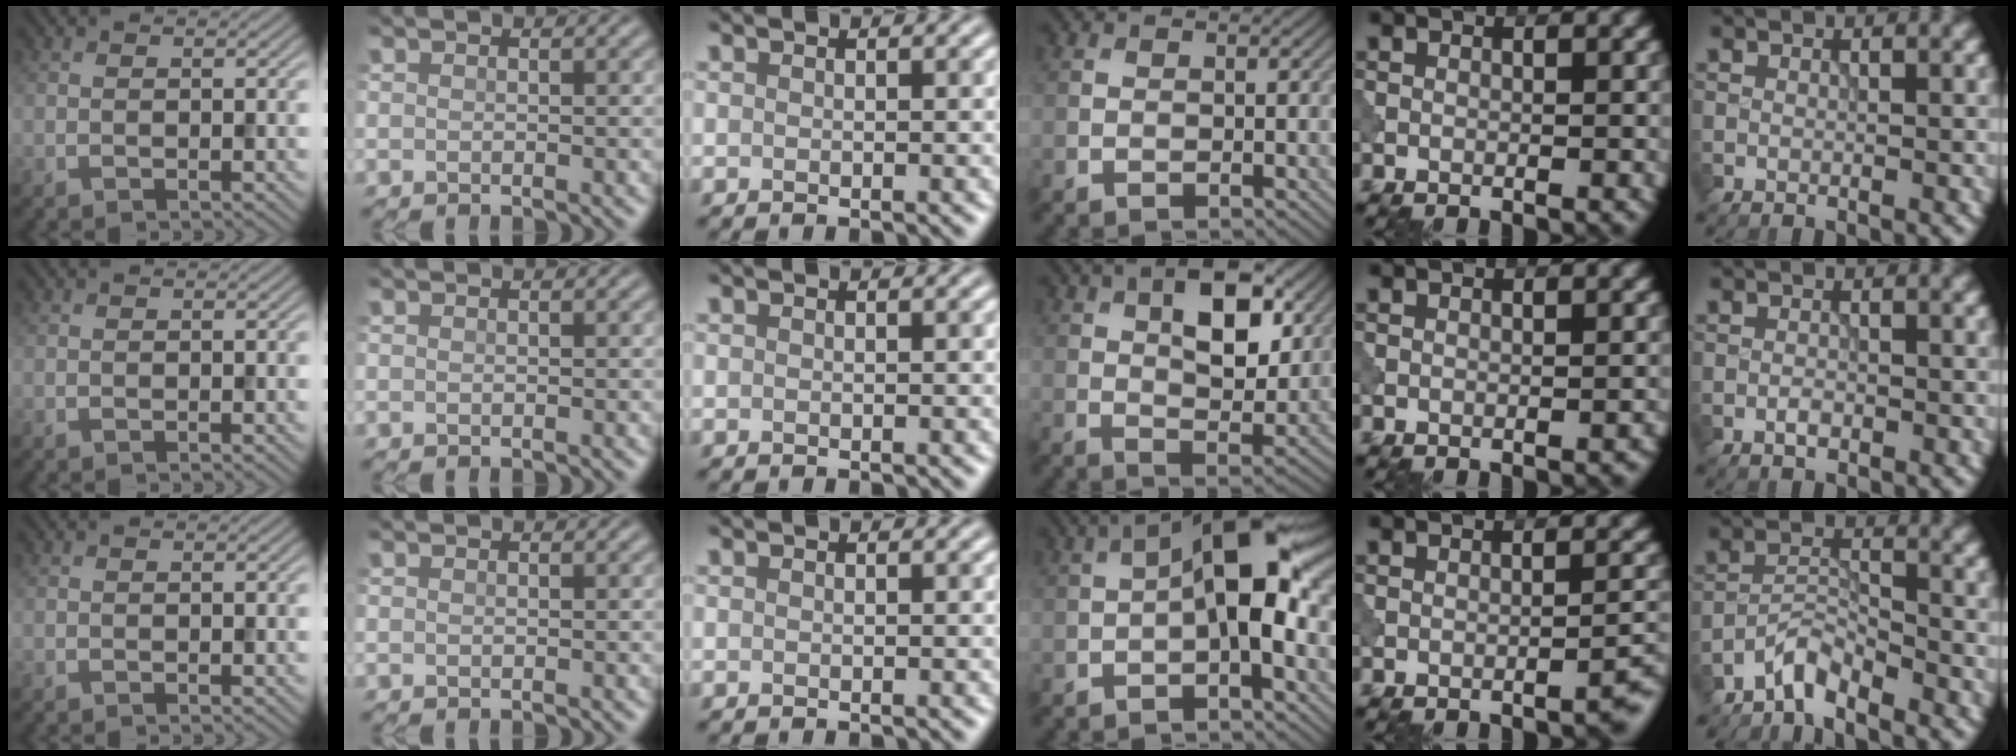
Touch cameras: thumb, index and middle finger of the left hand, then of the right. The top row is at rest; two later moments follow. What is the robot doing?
{"motion": "shake", "object": "bell"}